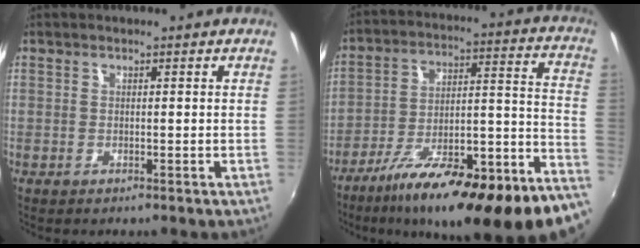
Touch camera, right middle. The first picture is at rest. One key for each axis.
{"total": 25.4, "fx": -16.9, "fy": 3.8, "fz": 18.6, "tx": -0.250, "ty": -0.038, "tz": -0.256}